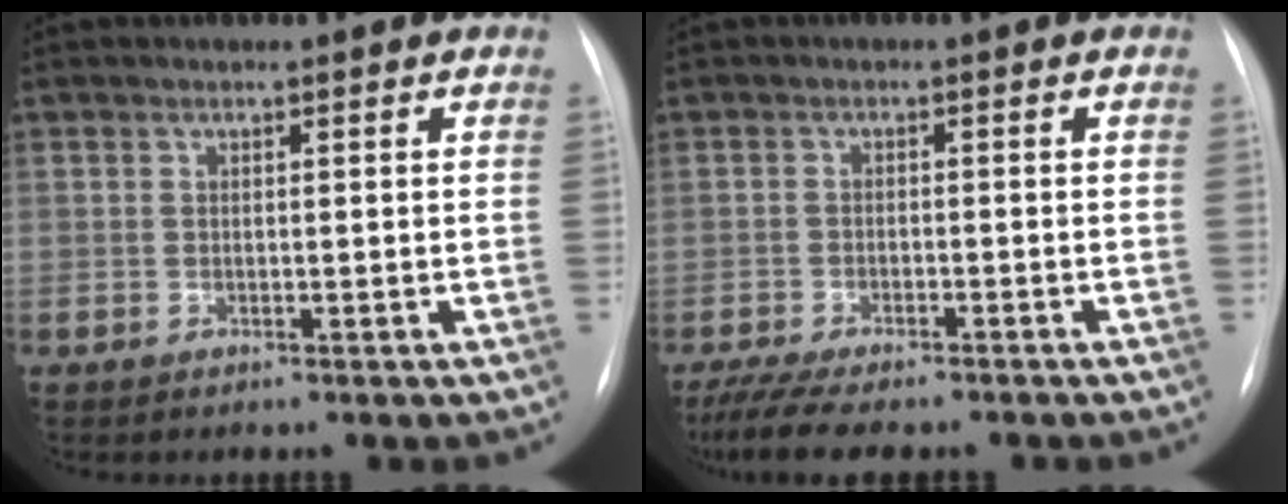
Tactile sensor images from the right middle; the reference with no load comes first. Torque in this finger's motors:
{"motor_torque": [0.95, -0.91, 0.13, 0.06]}